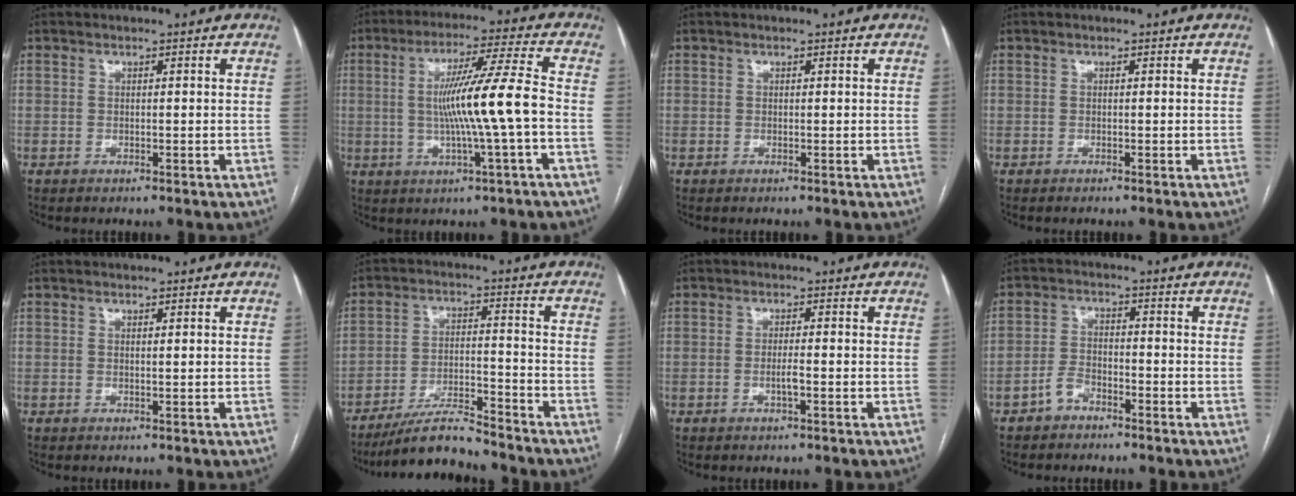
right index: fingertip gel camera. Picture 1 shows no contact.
{"total": 11.4, "force": [-1.1, -1.1, 11.3], "torque": [-0.200, 0.007, -0.018]}
{"total": 0.0}
{"total": 0.0}
{"total": 0.5, "force": [0.3, -0.1, 0.5], "torque": [-0.008, -0.001, 0.005]}
{"total": 8.8, "force": [-8.1, 0.9, 3.4], "torque": [-0.058, -0.007, -0.142]}
{"total": 1.9, "force": [-0.6, 0.1, 1.8], "torque": [-0.036, -0.001, -0.011]}
{"total": 3.2, "force": [-2.4, 1.7, 1.3], "torque": [-0.028, 0.006, -0.044]}